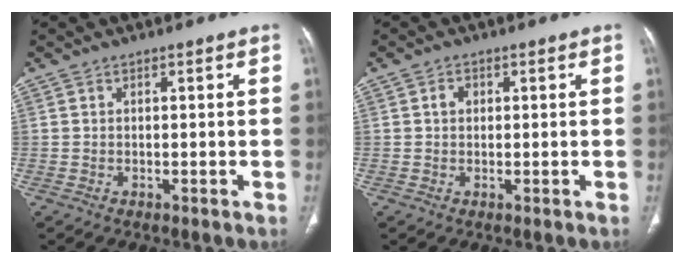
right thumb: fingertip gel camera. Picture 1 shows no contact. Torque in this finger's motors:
{"motor_torque": [-0.59, 0.32, 0.56, -0.42, -0.02]}